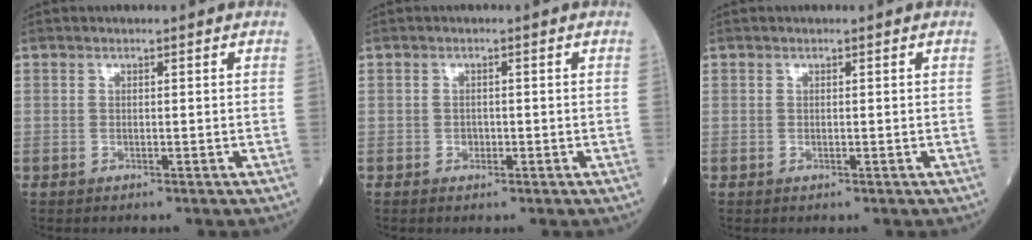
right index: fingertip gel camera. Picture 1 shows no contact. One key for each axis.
{"total": 0.8, "fx": -0.3, "fy": 0.6, "fz": 0.3, "tx": -0.005, "ty": 0.004, "tz": -0.002}
{"total": 0.0}